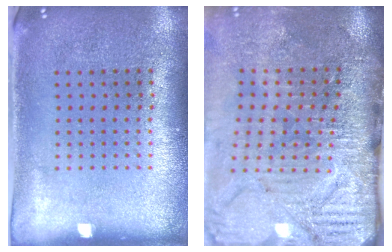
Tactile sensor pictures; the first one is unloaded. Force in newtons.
{"total": 4.7, "press": 4.0, "slide": 2.5}